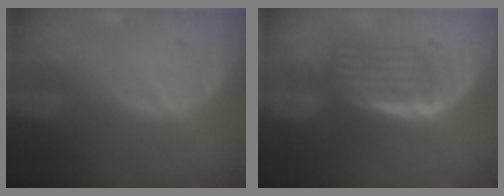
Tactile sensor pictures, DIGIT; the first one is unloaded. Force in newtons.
{"total": 5.9, "press": 5.1, "slide": 2.8}